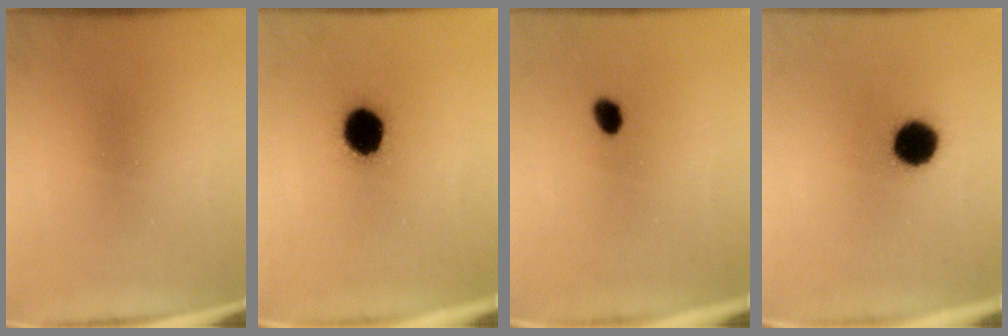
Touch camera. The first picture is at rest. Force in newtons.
{"total": 11.6}
{"total": 2.7}
{"total": 10.5}